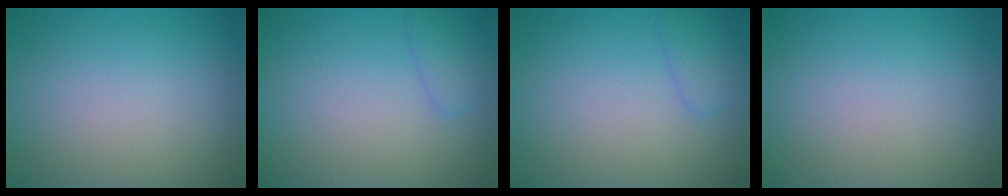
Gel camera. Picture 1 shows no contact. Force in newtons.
{"total": 1.3, "press": 1.3, "slide": 0.1}
{"total": 1.3, "press": 1.3, "slide": 0.1}
{"total": 0.0}